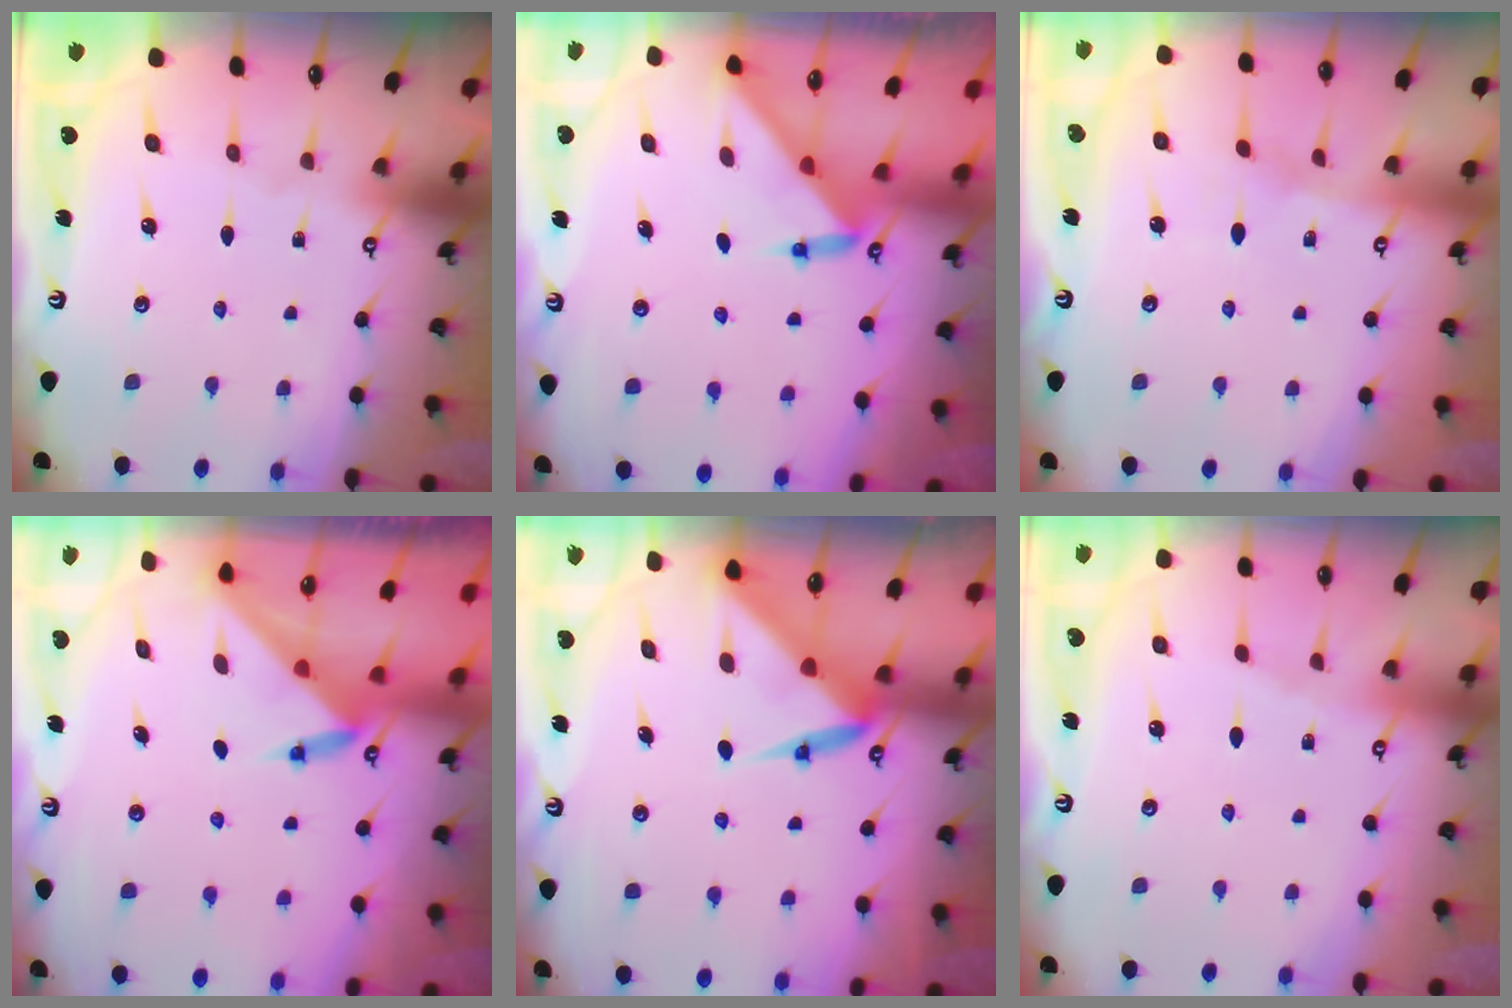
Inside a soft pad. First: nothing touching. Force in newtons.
{"total": 3.0, "press": 3.0, "slide": 0.3}
{"total": 5.9, "press": 5.9, "slide": 0.8}
{"total": 3.4, "press": 3.4, "slide": 0.3}
{"total": 5.9, "press": 5.9, "slide": 0.4}
{"total": 3.4, "press": 3.3, "slide": 0.6}